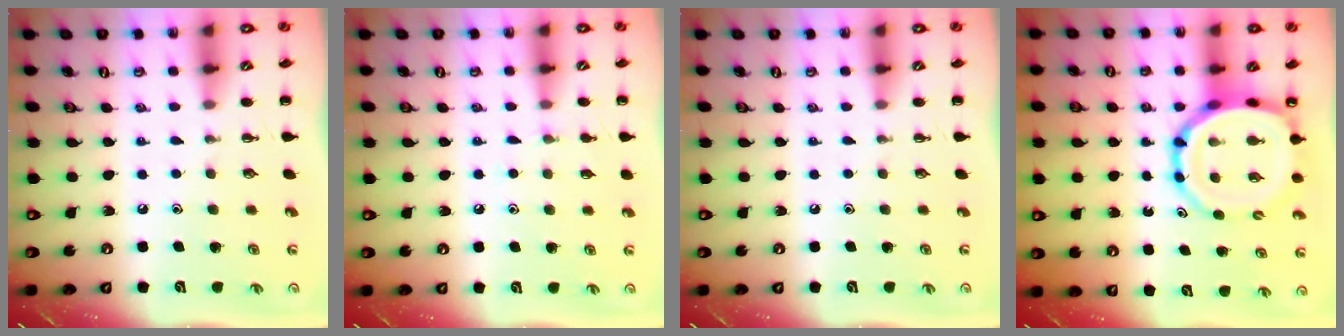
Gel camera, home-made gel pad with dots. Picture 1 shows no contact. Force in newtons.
{"total": 5.5, "press": 5.3, "slide": 1.5}
{"total": 0.0}
{"total": 14.1, "press": 13.5, "slide": 4.1}